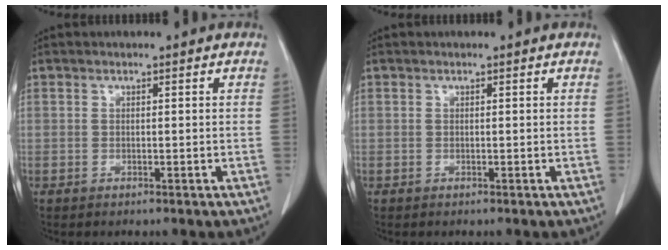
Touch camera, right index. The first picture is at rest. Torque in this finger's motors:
{"motor_torque": [0.00, 0.00, 0.00, 0.00]}